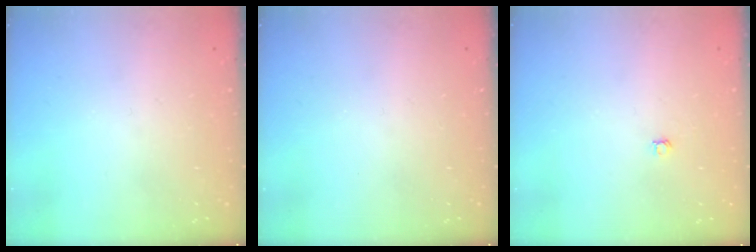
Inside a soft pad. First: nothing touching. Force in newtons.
{"total": 0.0}
{"total": 3.0, "press": 3.0, "slide": 0.4}